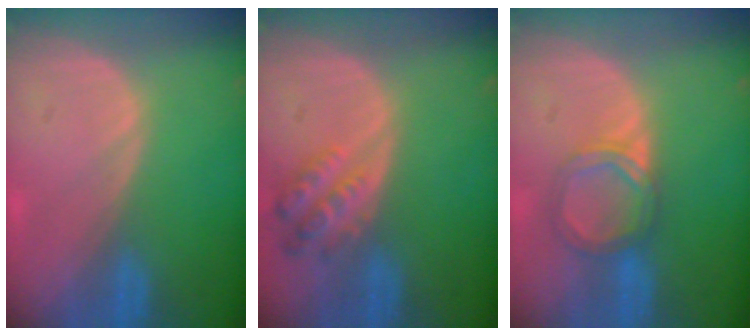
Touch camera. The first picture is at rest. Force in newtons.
{"total": 5.4, "press": 5.0, "slide": 2.1}
{"total": 4.5, "press": 4.5, "slide": 0.4}